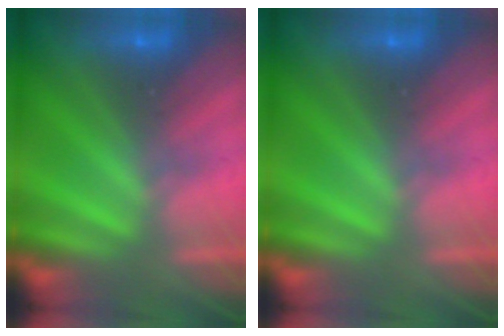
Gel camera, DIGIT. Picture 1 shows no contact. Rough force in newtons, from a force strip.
{"total": 0.0}